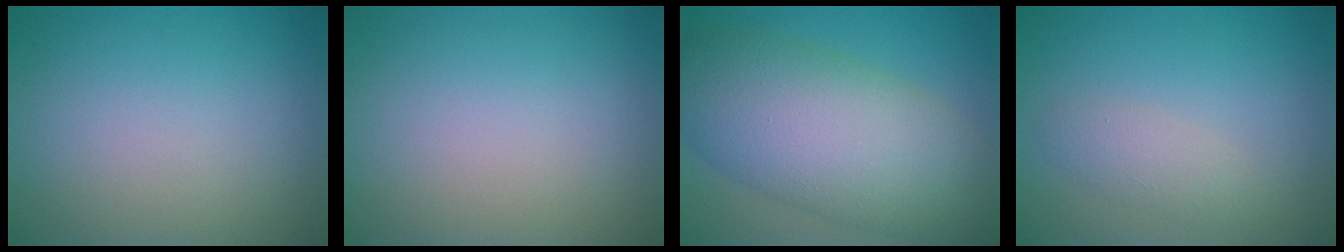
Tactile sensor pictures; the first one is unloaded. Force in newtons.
{"total": 0.0}
{"total": 11.1, "press": 11.1, "slide": 0.2}
{"total": 1.8, "press": 1.8, "slide": 0.2}